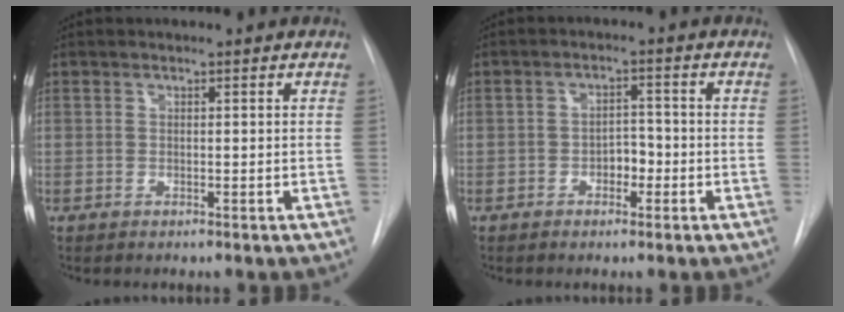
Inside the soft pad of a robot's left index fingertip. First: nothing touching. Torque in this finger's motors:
{"motor_torque": [0.41, 0.28, 0.04, 0.03]}